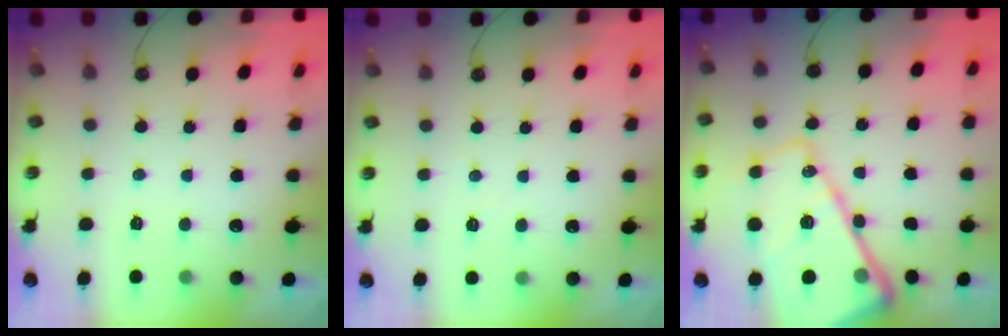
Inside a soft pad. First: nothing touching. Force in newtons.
{"total": 3.0, "press": 3.0, "slide": 0.6}
{"total": 21.9, "press": 21.9, "slide": 1.7}